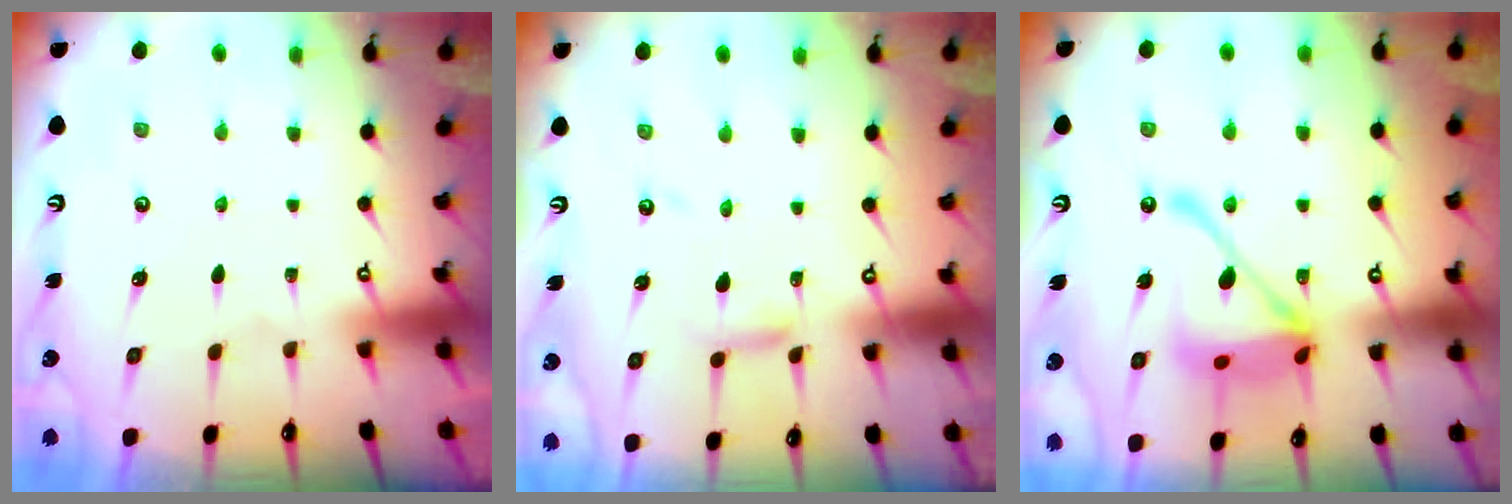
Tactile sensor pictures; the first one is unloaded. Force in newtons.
{"total": 4.6, "press": 4.6, "slide": 0.4}
{"total": 17.8, "press": 17.7, "slide": 1.7}